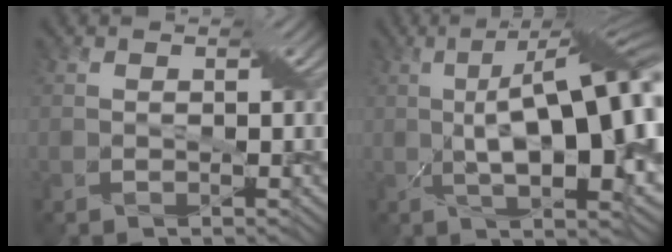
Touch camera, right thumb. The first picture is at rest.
{"total": 16.4, "force": [0.5, 5.0, 15.6], "torque": [-0.234, 0.021, 0.005]}